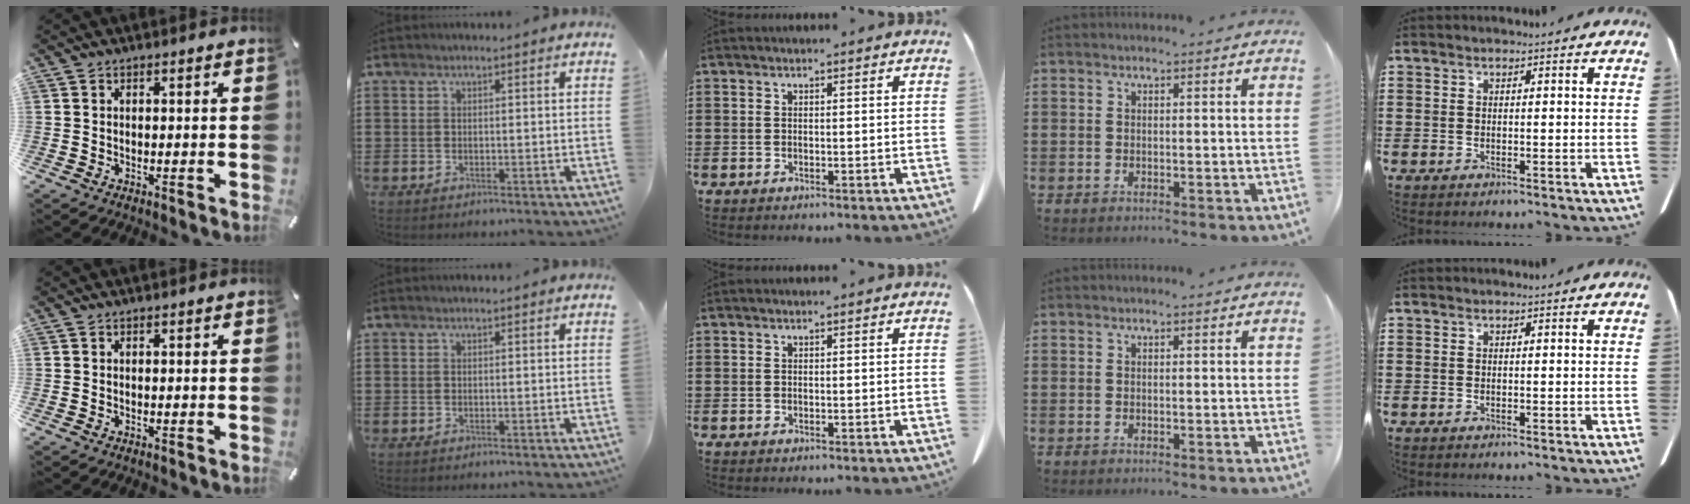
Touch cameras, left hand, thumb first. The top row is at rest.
{}